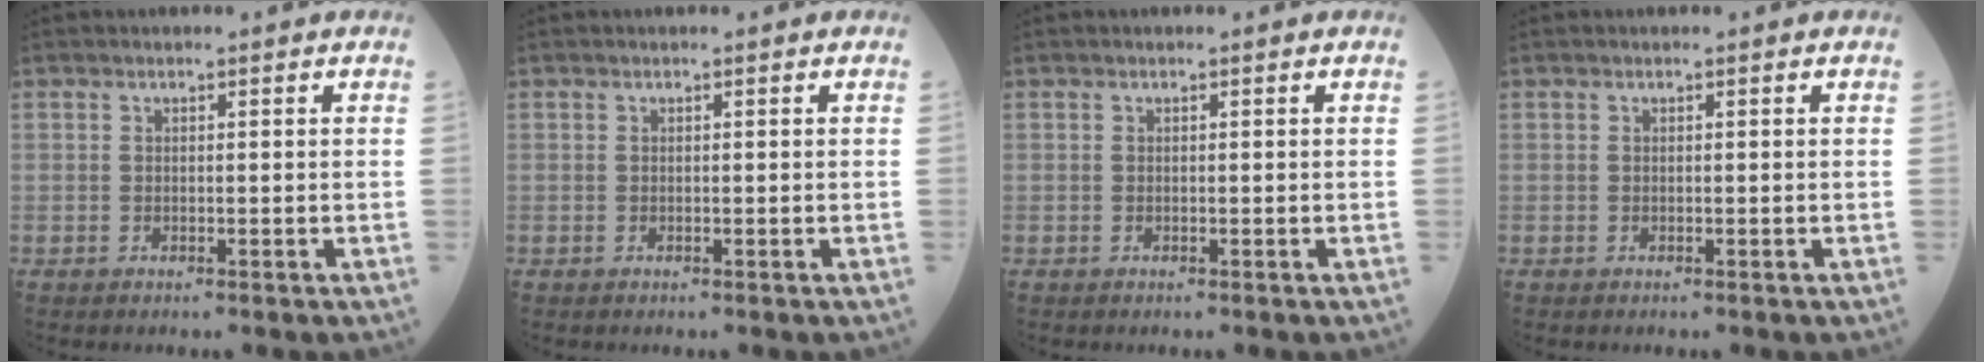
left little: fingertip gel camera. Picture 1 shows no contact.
{"total": 0.0}
{"total": 0.0}
{"total": 0.0}